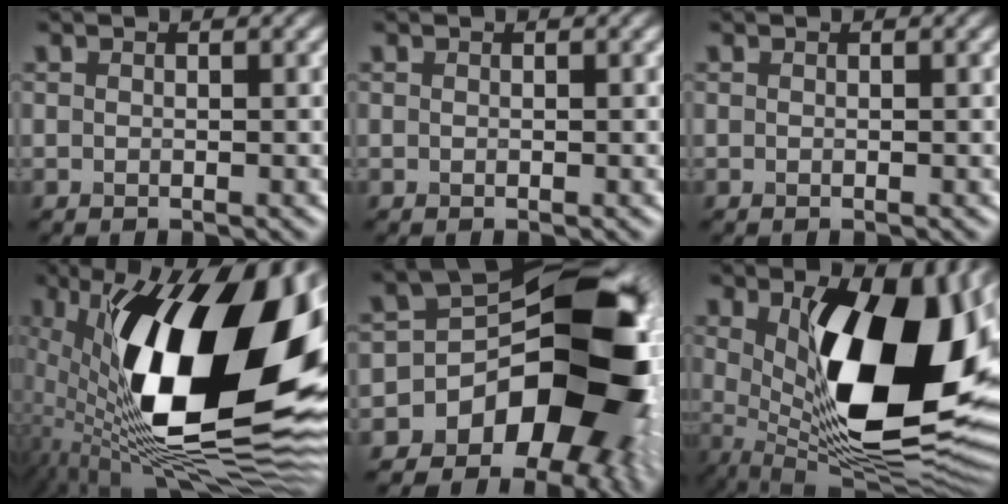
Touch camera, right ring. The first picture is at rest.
{"total": 0.0}
{"total": 0.0}
{"total": 18.7, "force": [1.7, 8.8, 16.4], "torque": [-0.278, -0.007, 0.010]}
{"total": 14.3, "force": [-5.3, 9.4, 9.4], "torque": [-0.097, -0.001, -0.097]}
{"total": 15.4, "force": [2.1, 7.1, 13.5], "torque": [-0.206, -0.027, 0.043]}